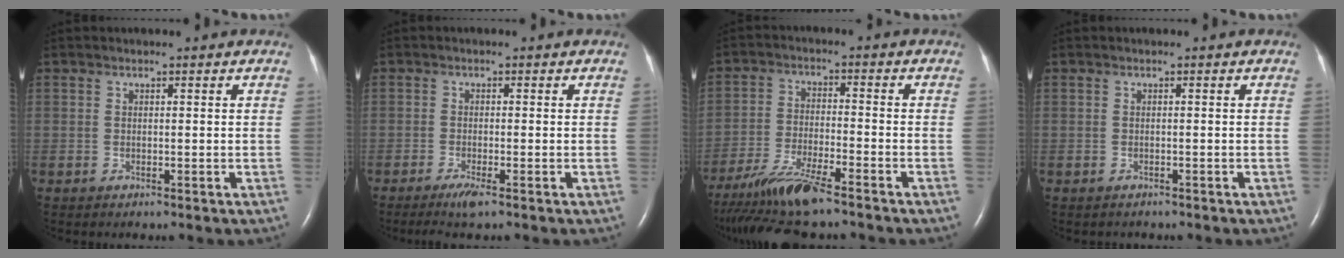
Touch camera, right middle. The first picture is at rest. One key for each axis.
{"total": 2.5, "fx": -1.7, "fy": 0.0, "fz": 1.9, "tx": -0.044, "ty": -0.008, "tz": -0.034}
{"total": 11.0, "fx": -9.1, "fy": 0.4, "fz": 6.2, "tx": -0.121, "ty": -0.029, "tz": -0.160}
{"total": 0.8, "fx": -0.7, "fy": 0.4, "fz": 0.0, "tx": -0.010, "ty": 0.000, "tz": -0.010}